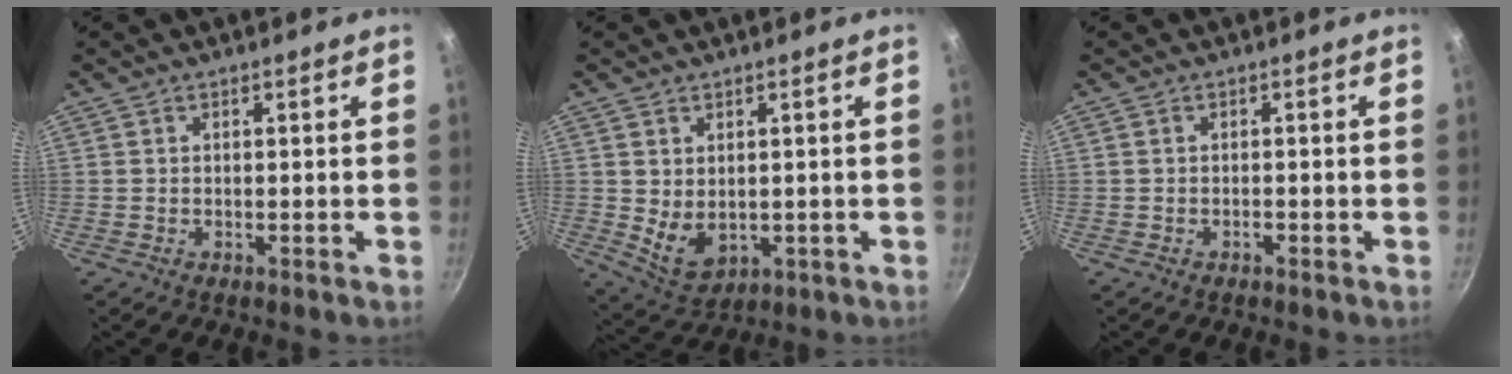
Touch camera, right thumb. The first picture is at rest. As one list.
[{"total": 6.2, "force": [0.5, 4.4, 4.3], "torque": [-0.062, -0.022, 0.028]}, {"total": 0.6, "force": [-0.4, 0.3, 0.3], "torque": [-0.008, 0.007, -0.008]}]